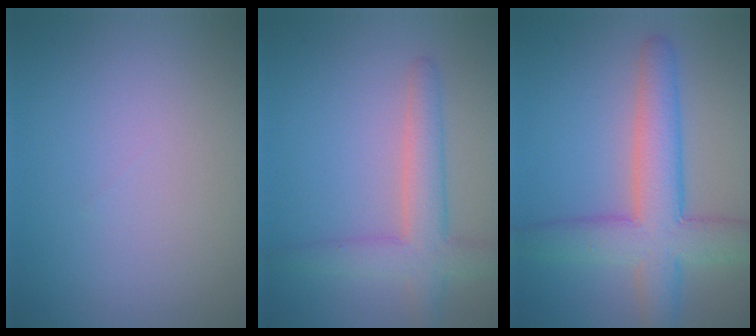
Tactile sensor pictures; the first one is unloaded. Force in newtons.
{"total": 4.3, "press": 4.3, "slide": 0.1}
{"total": 7.4, "press": 7.4, "slide": 0.2}